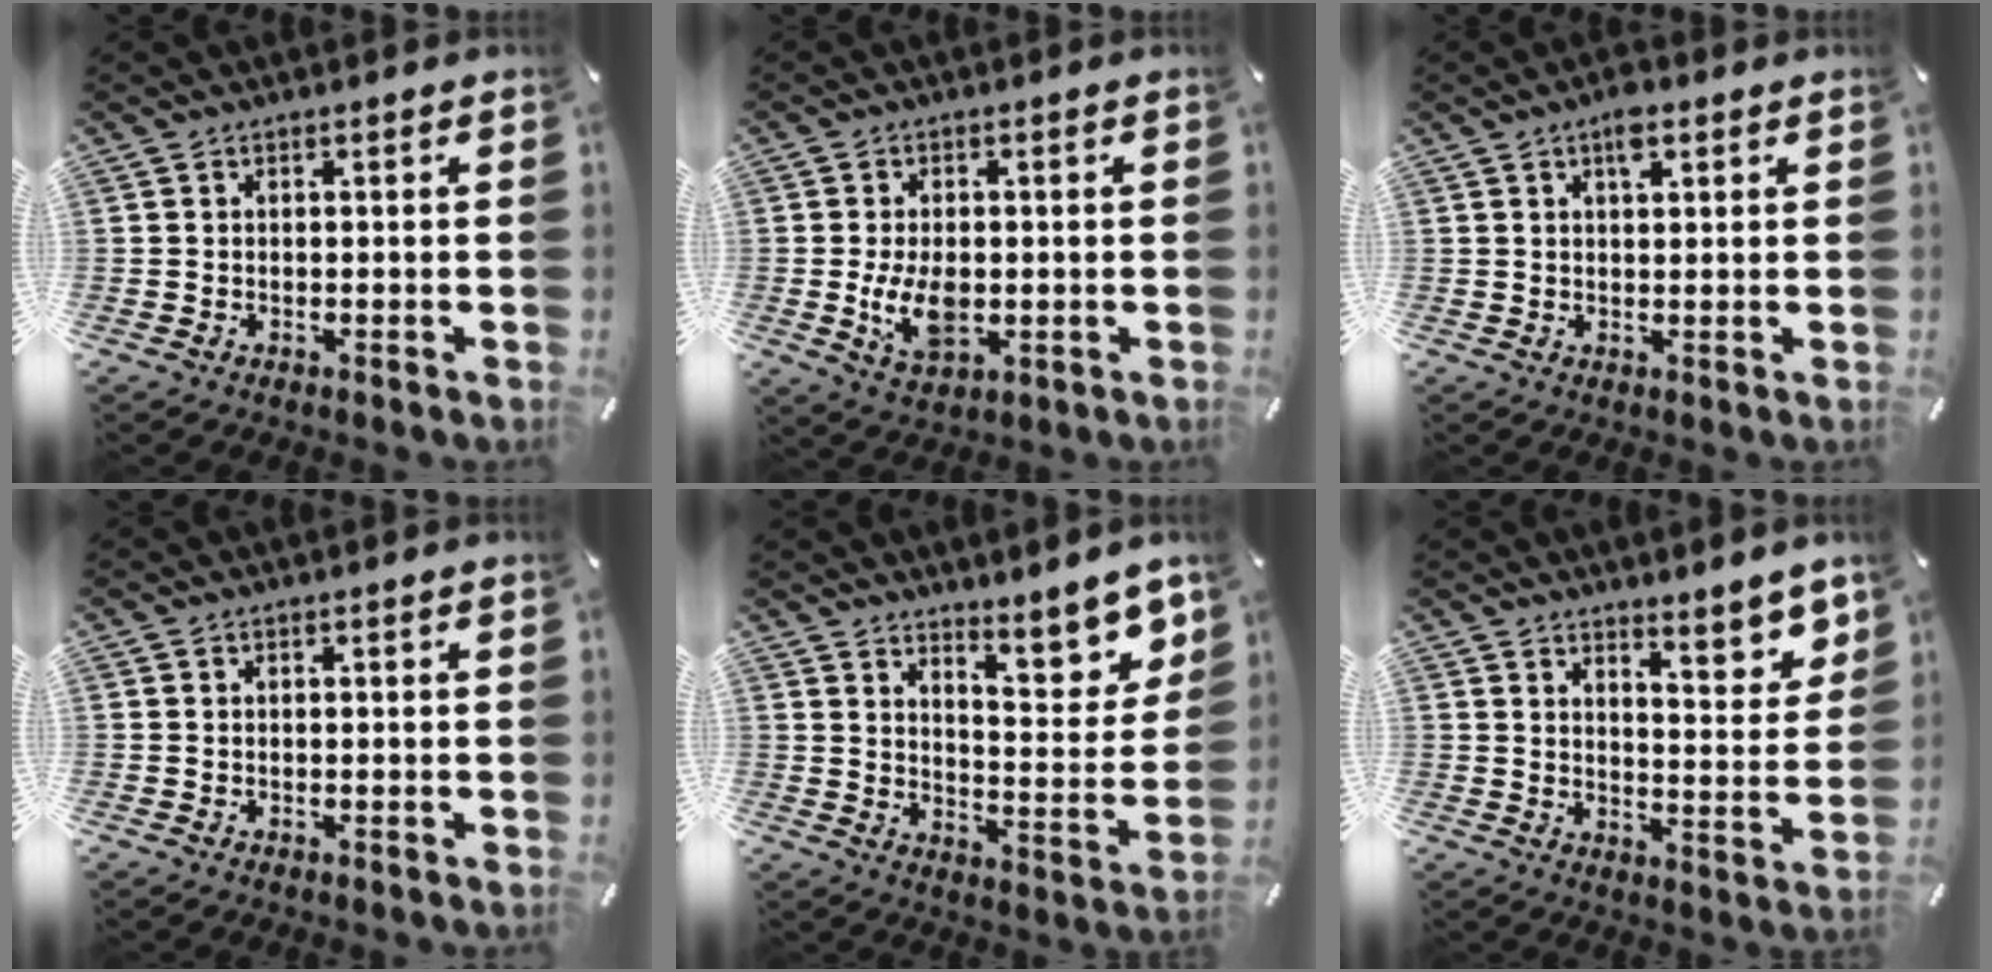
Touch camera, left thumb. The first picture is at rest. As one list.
[{"total": 8.2, "force": [-0.9, 5.1, 6.4], "torque": [-0.141, -0.007, -0.017]}, {"total": 4.3, "force": [2.3, 1.8, 3.2], "torque": [-0.052, -0.001, 0.036]}, {"total": 0.0}, {"total": 10.8, "force": [8.9, 3.6, 5.1], "torque": [-0.048, -0.082, 0.153]}, {"total": 7.6, "force": [6.6, 2.3, 2.9], "torque": [-0.017, -0.068, 0.111]}]